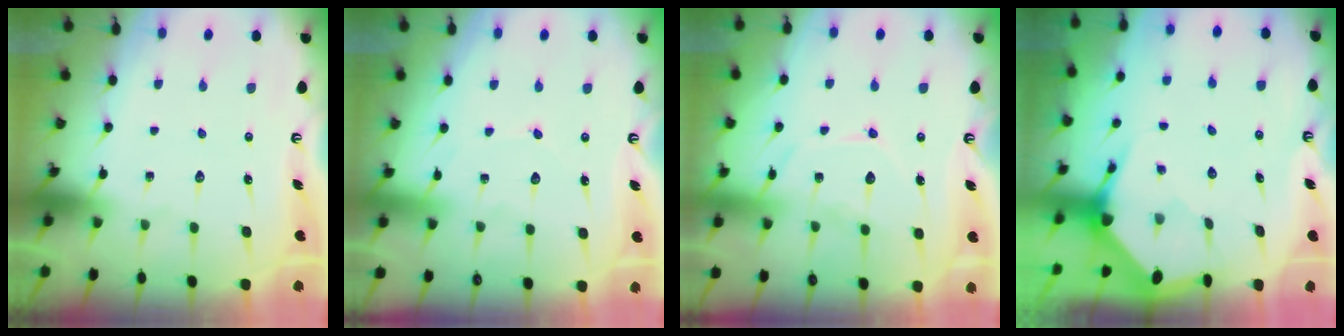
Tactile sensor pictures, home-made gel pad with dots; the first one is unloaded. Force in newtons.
{"total": 3.9, "press": 3.9, "slide": 0.4}
{"total": 10.8, "press": 10.8, "slide": 0.8}
{"total": 3.5, "press": 3.5, "slide": 0.5}